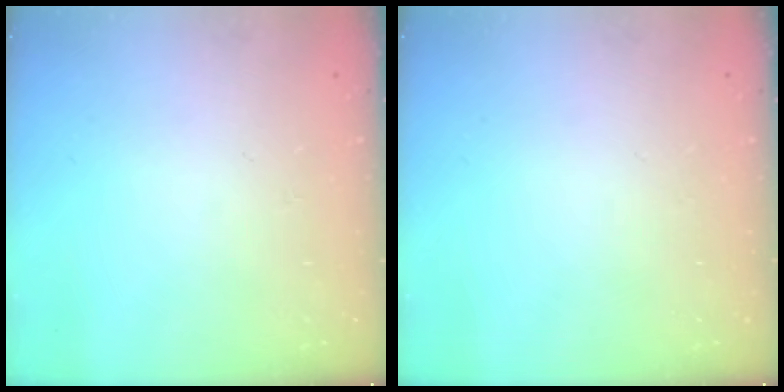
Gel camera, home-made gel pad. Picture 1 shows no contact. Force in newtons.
{"total": 0.0}